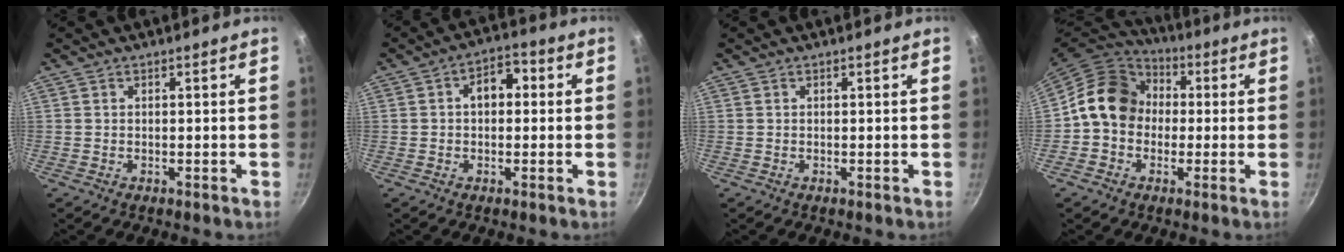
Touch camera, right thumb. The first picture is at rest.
{"total": 6.0, "force": [0.6, 4.2, 4.3], "torque": [-0.031, 0.020, -0.001]}
{"total": 0.0}
{"total": 12.8, "force": [0.6, 10.8, 6.9], "torque": [-0.077, 0.031, -0.010]}